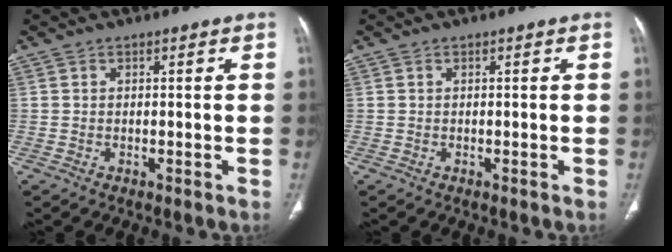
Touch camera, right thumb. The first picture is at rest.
{"total": 0.0}